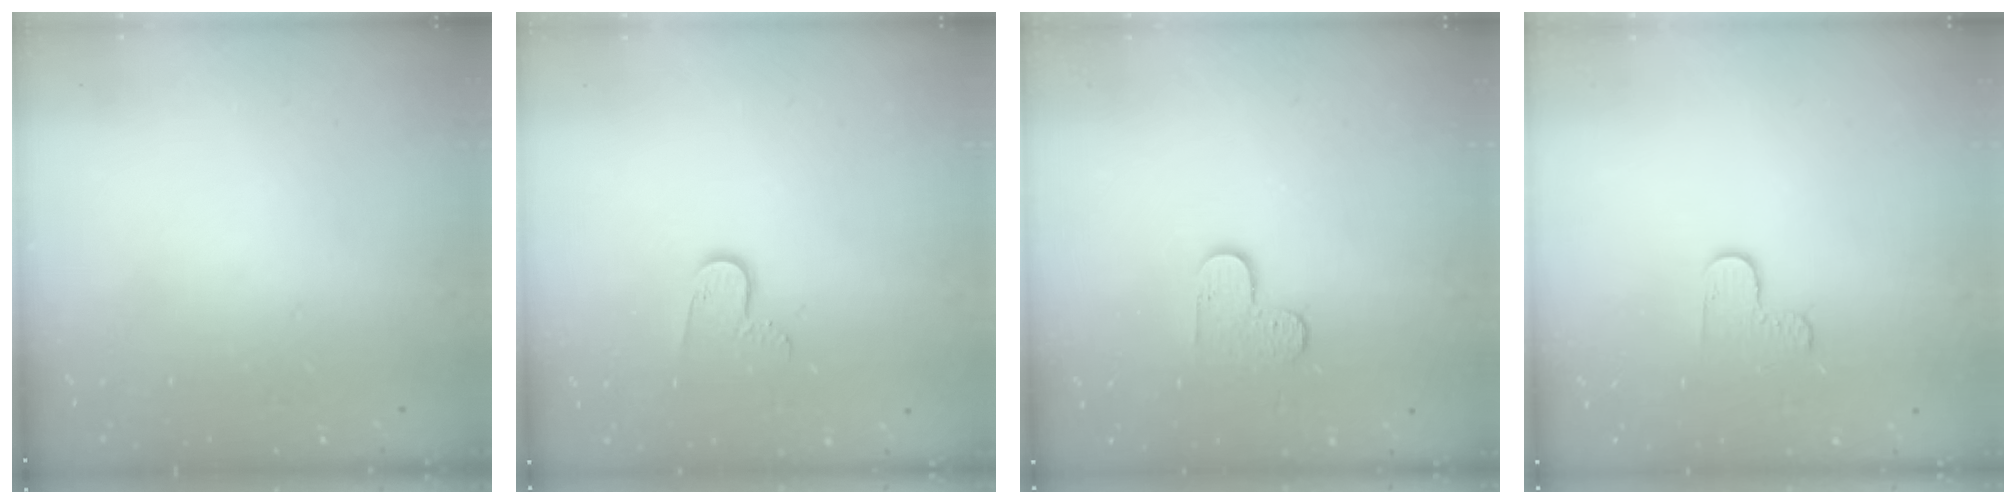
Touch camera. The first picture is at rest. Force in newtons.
{"total": 6.1, "press": 6.1, "slide": 0.6}
{"total": 4.7, "press": 4.7, "slide": 0.5}
{"total": 3.3, "press": 3.3, "slide": 0.4}